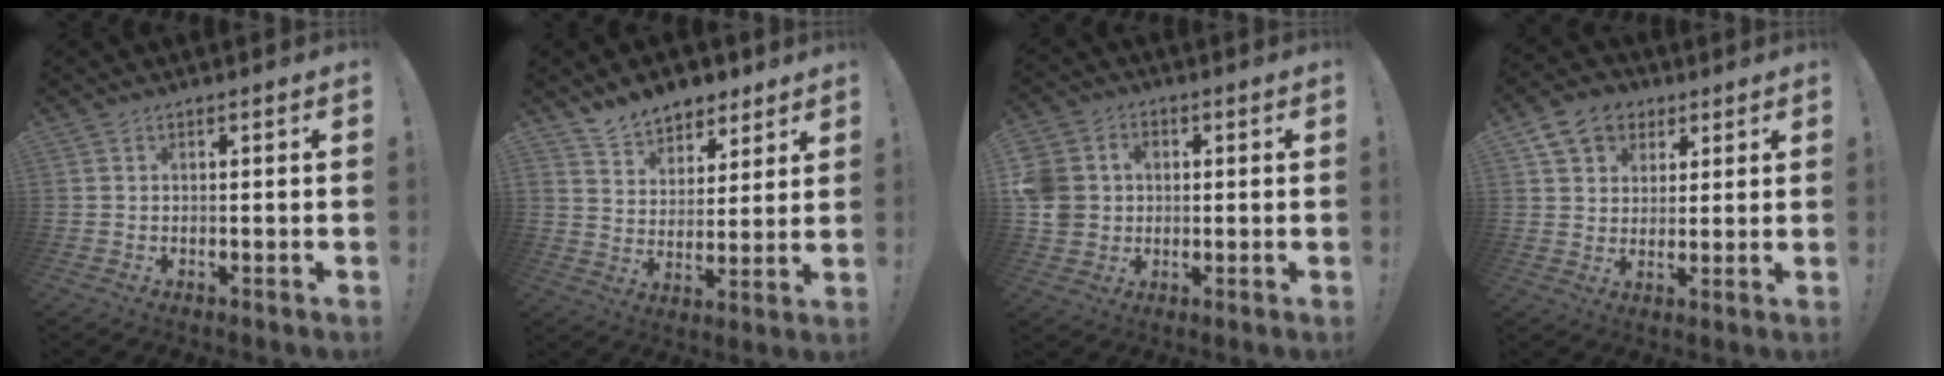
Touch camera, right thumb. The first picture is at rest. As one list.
[{"total": 9.8, "force": [8.1, 5.4, 1.4], "torque": [-0.022, -0.063, 0.158]}, {"total": 9.7, "force": [0.0, 8.8, 3.9], "torque": [-0.079, 0.007, 0.005]}, {"total": 10.4, "force": [4.9, 8.3, 3.7], "torque": [-0.057, -0.018, 0.101]}]